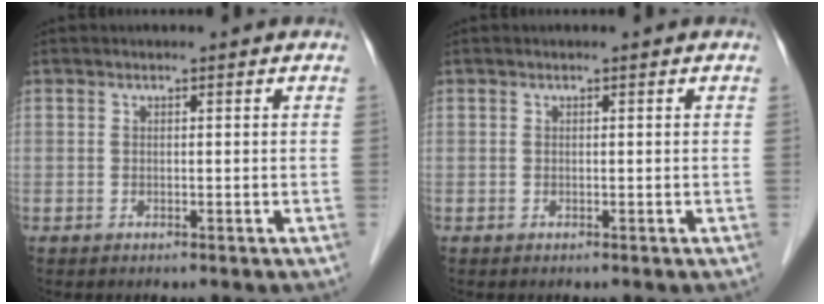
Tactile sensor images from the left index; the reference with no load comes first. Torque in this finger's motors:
{"motor_torque": [0.03, 0.01, -0.01, 0.00]}